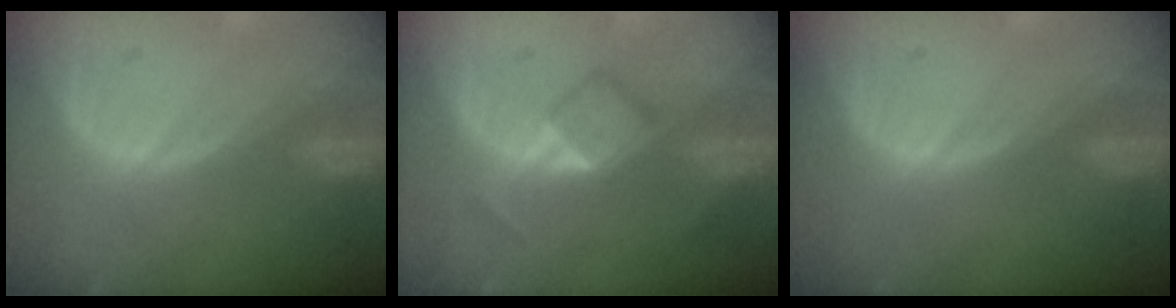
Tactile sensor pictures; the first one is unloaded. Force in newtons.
{"total": 4.5, "press": 4.4, "slide": 0.8}
{"total": 0.0}